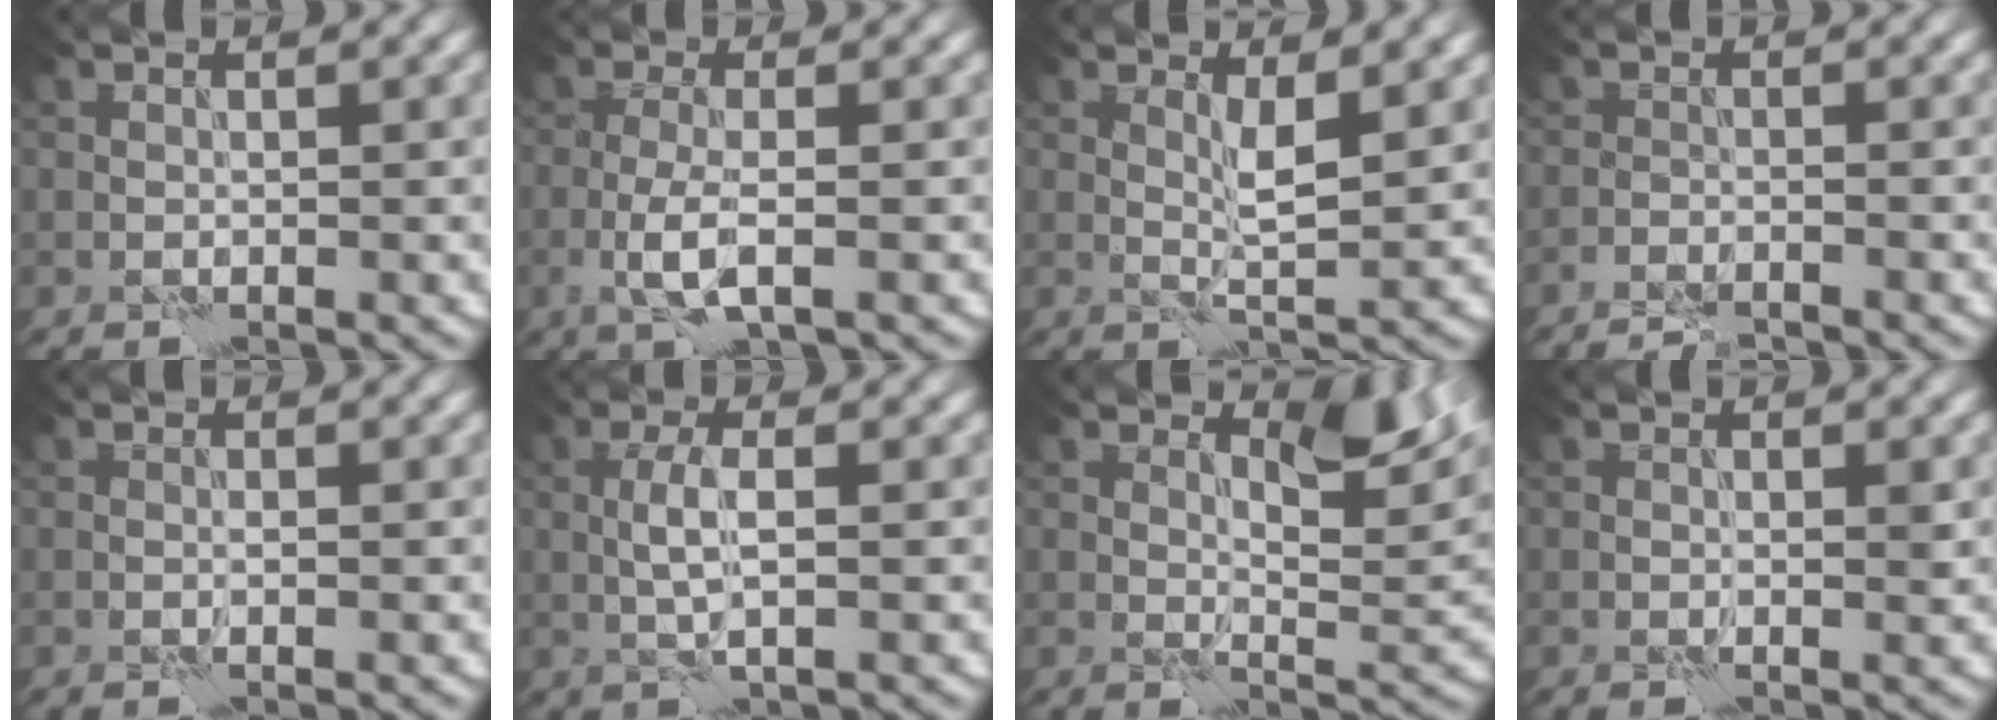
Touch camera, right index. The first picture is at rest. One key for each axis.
{"total": 3.5, "fx": -1.1, "fy": 0.9, "fz": 3.2, "tx": -0.069, "ty": 0.001, "tz": -0.027}
{"total": 2.7, "fx": 0.9, "fy": 0.4, "fz": 2.5, "tx": -0.047, "ty": -0.006, "tz": 0.016}
{"total": 2.6, "fx": -2.4, "fy": 0.3, "fz": 0.9, "tx": -0.022, "ty": 0.002, "tz": -0.042}
{"total": 0.5, "fx": -0.2, "fy": 0.1, "fz": 0.5, "tx": -0.011, "ty": 0.000, "tz": -0.004}
{"total": 2.8, "fx": -0.1, "fy": 0.6, "fz": 2.7, "tx": -0.058, "ty": 0.005, "tz": -0.003}
{"total": 4.6, "fx": 2.5, "fy": 1.7, "fz": 3.4, "tx": -0.055, "ty": -0.010, "tz": 0.036}
{"total": 0.8, "fx": 0.0, "fy": 0.4, "fz": 0.7, "tx": -0.008, "ty": -0.002, "tz": -0.002}